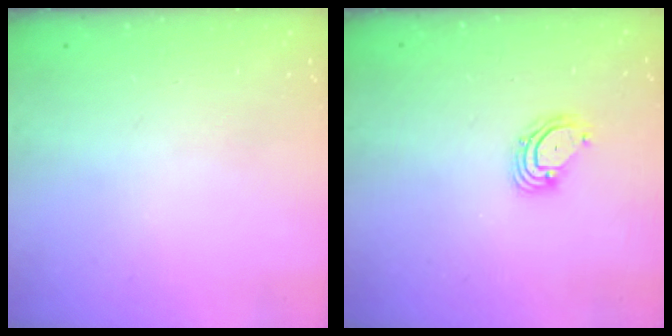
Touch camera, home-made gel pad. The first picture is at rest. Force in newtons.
{"total": 3.3, "press": 3.3, "slide": 0.3}